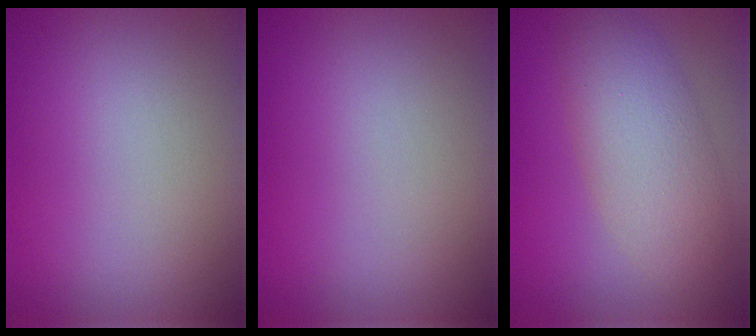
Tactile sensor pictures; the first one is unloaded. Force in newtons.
{"total": 0.0}
{"total": 5.6, "press": 5.6, "slide": 0.2}